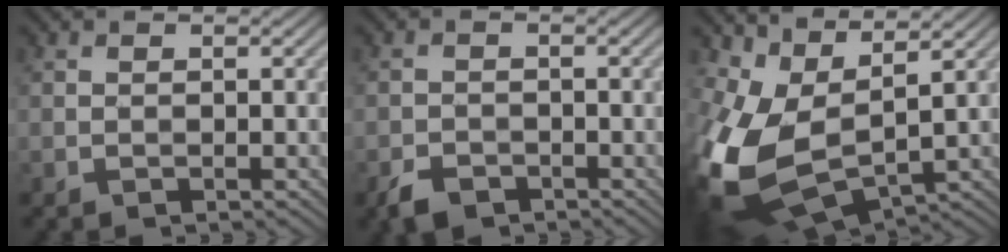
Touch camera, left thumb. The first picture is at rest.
{"total": 2.7, "force": [-2.0, 1.4, 1.2], "torque": [-0.025, -0.005, -0.045]}
{"total": 14.2, "force": [1.8, 8.0, 11.6], "torque": [-0.299, -0.025, 0.048]}